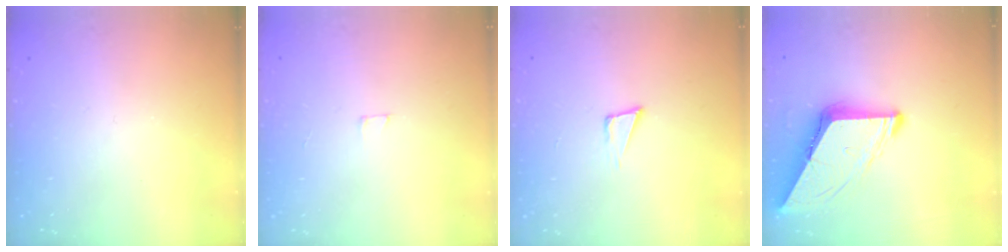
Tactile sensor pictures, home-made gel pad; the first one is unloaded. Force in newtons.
{"total": 1.8, "press": 1.8, "slide": 0.1}
{"total": 3.9, "press": 2.6, "slide": 2.9}
{"total": 10.1, "press": 10.0, "slide": 1.1}